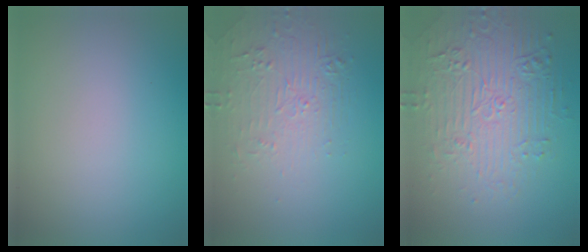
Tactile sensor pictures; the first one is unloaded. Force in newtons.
{"total": 2.2, "press": 1.3, "slide": 1.8}
{"total": 6.4, "press": 5.1, "slide": 4.0}